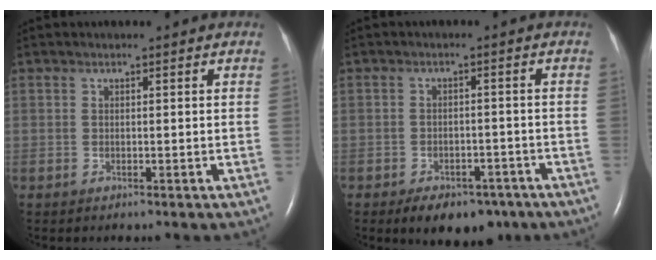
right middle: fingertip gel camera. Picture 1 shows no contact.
{"total": 8.2, "force": [-5.7, 4.5, 3.7], "torque": [-0.047, 0.009, -0.076]}